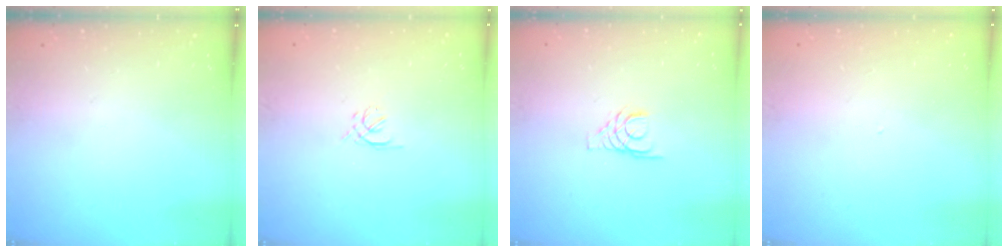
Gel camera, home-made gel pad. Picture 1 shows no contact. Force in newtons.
{"total": 1.6, "press": 1.5, "slide": 0.5}
{"total": 3.6, "press": 3.6, "slide": 0.4}
{"total": 0.0}